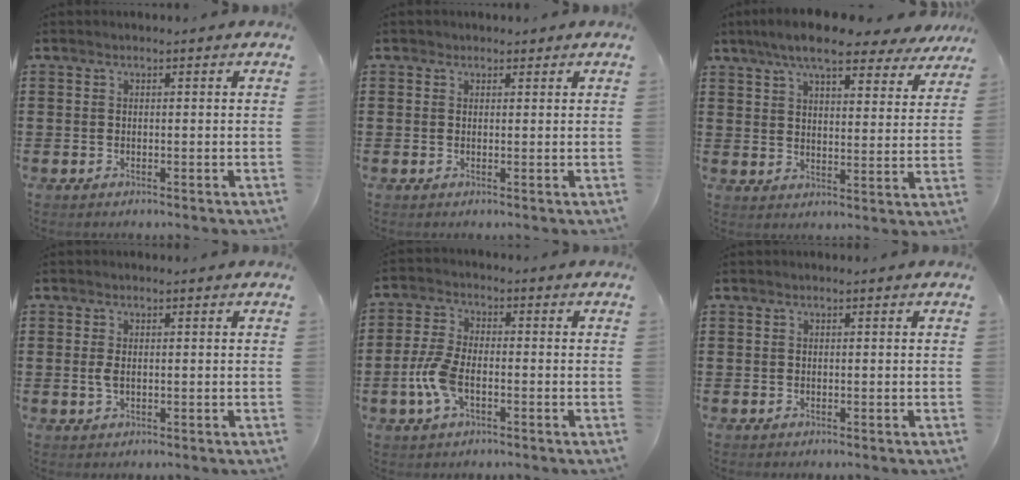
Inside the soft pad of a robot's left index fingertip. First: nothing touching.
{"total": 0.9, "force": [0.7, 0.6, 0.1], "torque": [-0.005, 0.005, 0.014]}
{"total": 8.8, "force": [7.4, 1.3, 4.6], "torque": [-0.104, -0.019, 0.132]}
{"total": 1.8, "force": [0.0, 0.8, 1.7], "torque": [-0.041, -0.002, -0.003]}
{"total": 6.8, "force": [-2.0, 3.1, 5.7], "torque": [-0.136, -0.005, -0.042]}
{"total": 0.0}